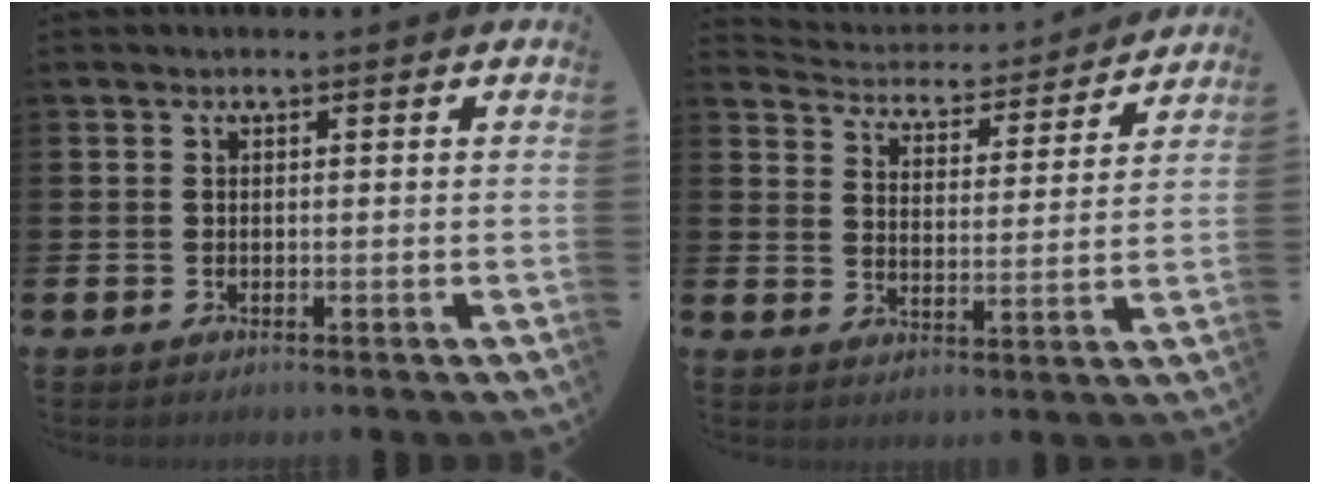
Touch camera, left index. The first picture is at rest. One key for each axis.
{"total": 4.4, "fx": 4.3, "fy": 1.0, "fz": 0.1, "tx": -0.034, "ty": -0.041, "tz": 0.070}